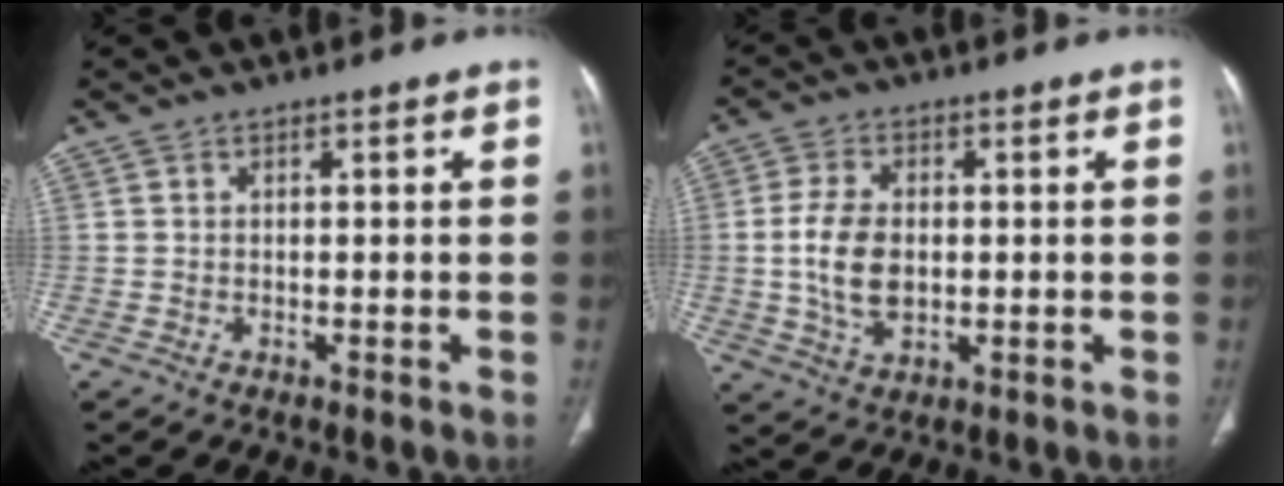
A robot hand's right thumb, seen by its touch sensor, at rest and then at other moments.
{"total": 9.2, "force": [-0.1, 5.9, 7.1], "torque": [-0.137, 0.001, 0.001]}